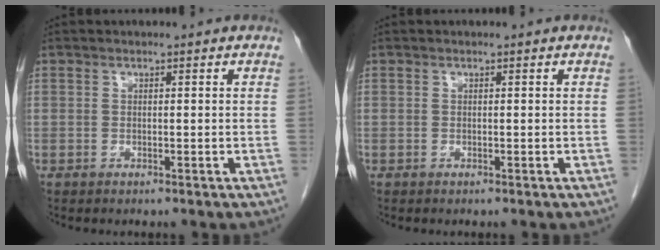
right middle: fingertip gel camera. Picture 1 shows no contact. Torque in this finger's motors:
{"motor_torque": [0.07, -0.02, -0.04, 0.00]}